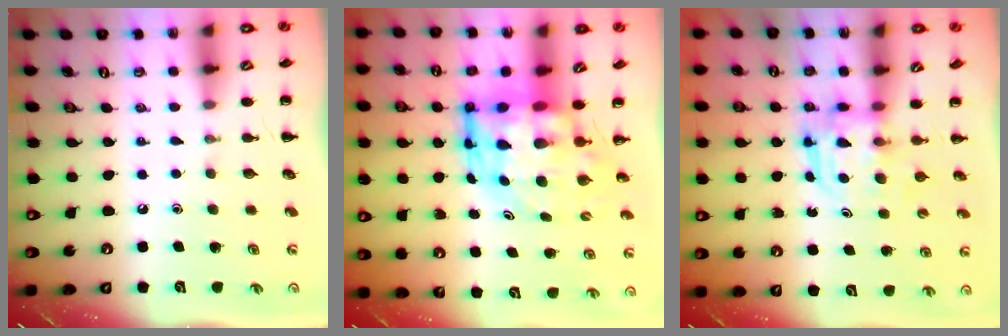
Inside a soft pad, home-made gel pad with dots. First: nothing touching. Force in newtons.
{"total": 9.5, "press": 9.0, "slide": 2.9}
{"total": 3.2, "press": 3.2, "slide": 0.2}